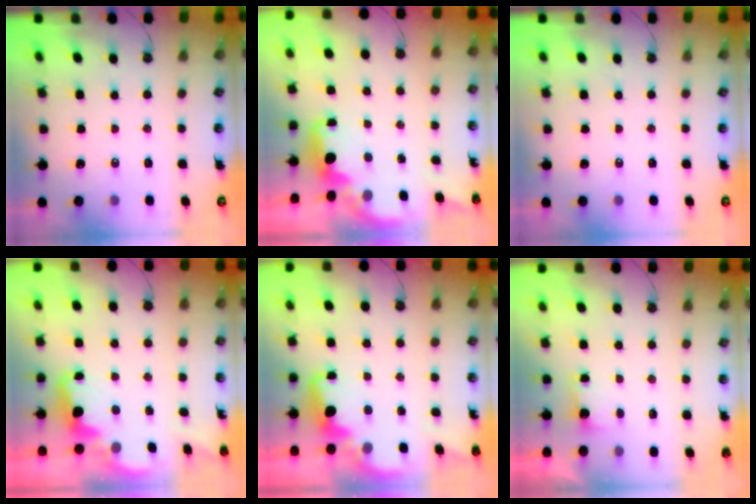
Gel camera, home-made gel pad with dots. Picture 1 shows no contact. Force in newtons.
{"total": 3.1, "press": 3.0, "slide": 0.7}
{"total": 0.0}
{"total": 2.4, "press": 2.3, "slide": 0.6}
{"total": 2.4, "press": 2.3, "slide": 0.7}
{"total": 2.2, "press": 1.9, "slide": 1.0}